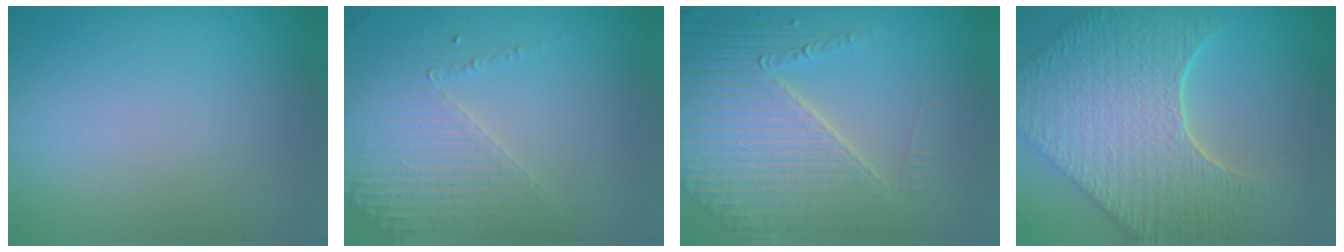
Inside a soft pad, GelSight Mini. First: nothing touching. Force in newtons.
{"total": 4.3, "press": 3.2, "slide": 2.9}
{"total": 8.9, "press": 5.9, "slide": 6.7}
{"total": 9.8, "press": 7.2, "slide": 6.6}